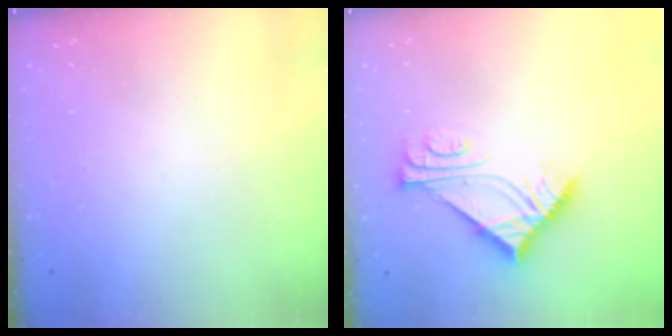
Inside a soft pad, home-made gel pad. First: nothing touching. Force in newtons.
{"total": 7.7, "press": 7.7, "slide": 0.1}